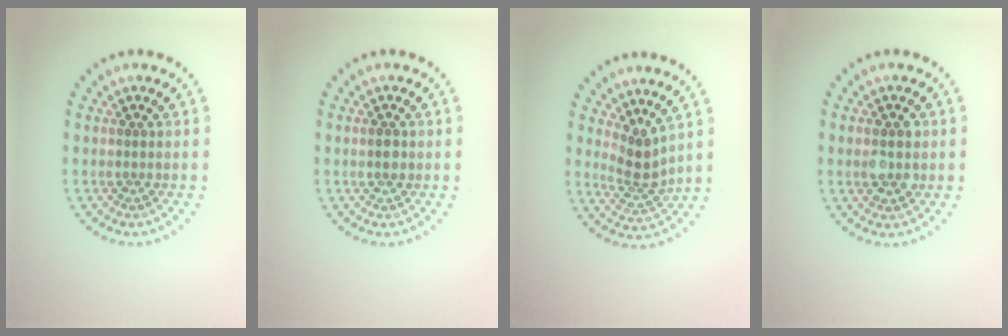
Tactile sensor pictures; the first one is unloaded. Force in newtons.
{"total": 1.3, "press": 1.3, "slide": 0.0}
{"total": 2.6, "press": 1.8, "slide": 1.9}
{"total": 2.7, "press": 2.7, "slide": 0.2}